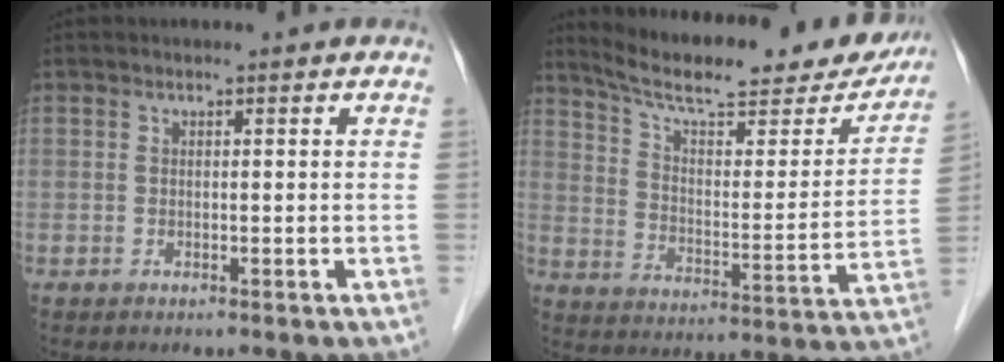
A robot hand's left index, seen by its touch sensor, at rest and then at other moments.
{"total": 24.1, "force": [21.2, 4.7, 10.5], "torque": [-0.154, -0.029, 0.286]}